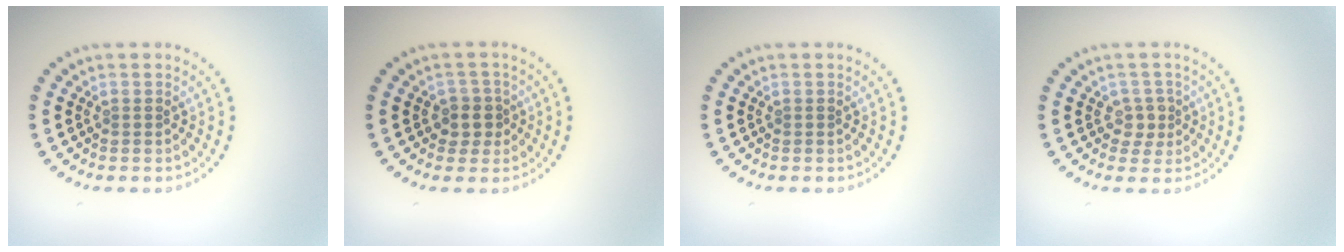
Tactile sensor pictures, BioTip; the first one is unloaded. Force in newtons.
{"total": 2.1, "press": 1.8, "slide": 1.1}
{"total": 0.0}
{"total": 1.7, "press": 1.4, "slide": 1.0}